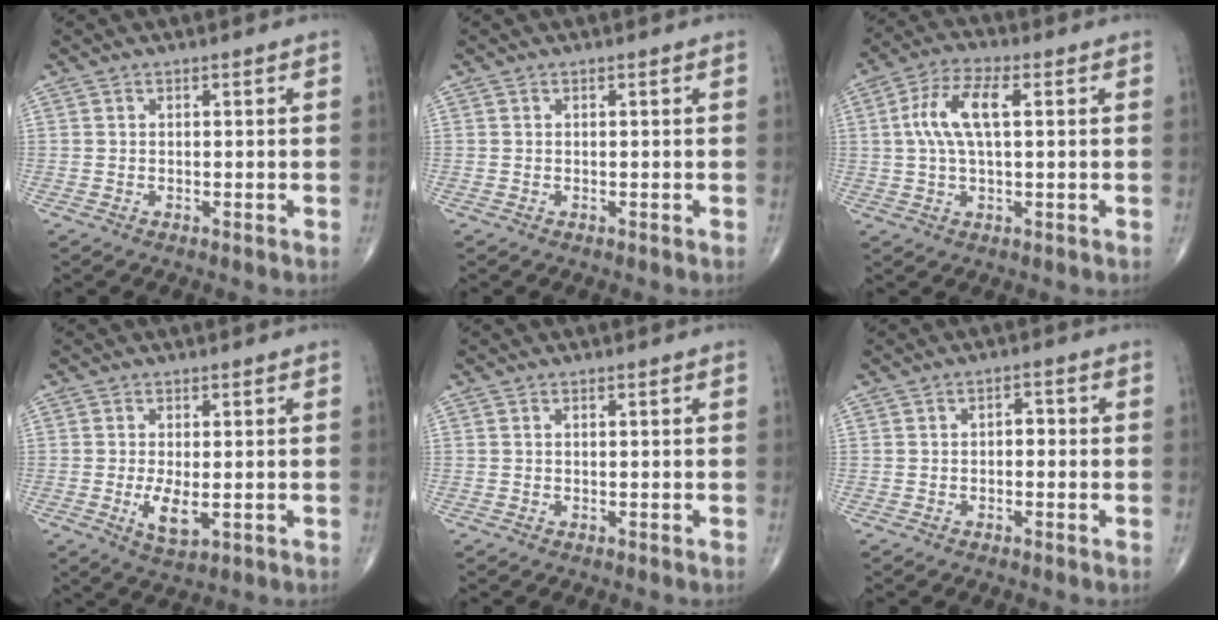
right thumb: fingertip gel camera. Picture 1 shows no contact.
{"total": 0.0}
{"total": 9.2, "force": [1.6, 3.6, 8.3], "torque": [-0.177, 0.020, 0.028]}
{"total": 4.7, "force": [-0.8, 1.9, 4.2], "torque": [-0.080, -0.013, -0.008]}
{"total": 0.0}
{"total": 2.0, "force": [-0.2, 1.3, 1.6], "torque": [-0.009, 0.009, -0.011]}